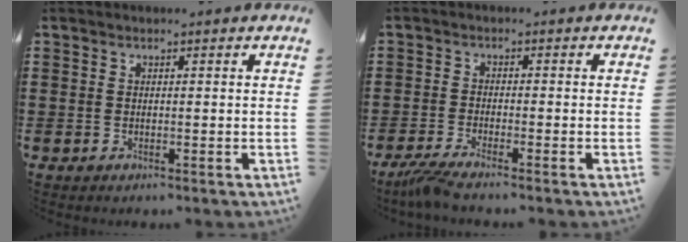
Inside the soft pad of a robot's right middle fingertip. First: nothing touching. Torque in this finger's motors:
{"motor_torque": [0.32, 0.20, 0.07, 0.07]}